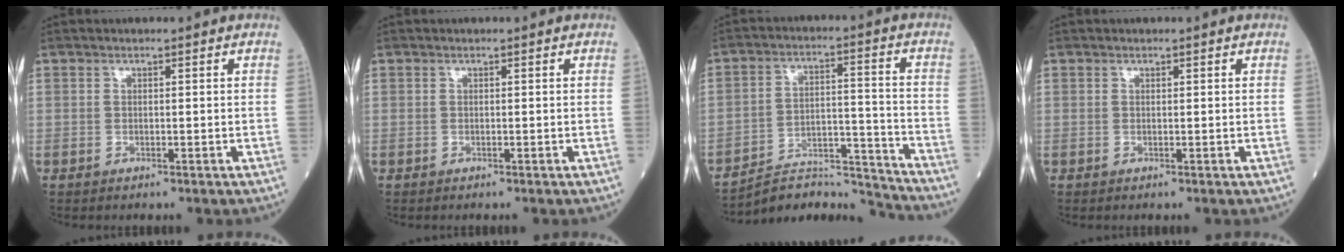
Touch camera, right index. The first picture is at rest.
{"total": 0.0}
{"total": 11.1, "force": [-11.1, 0.2, 0.7], "torque": [-0.004, 0.044, -0.187]}
{"total": 0.0}